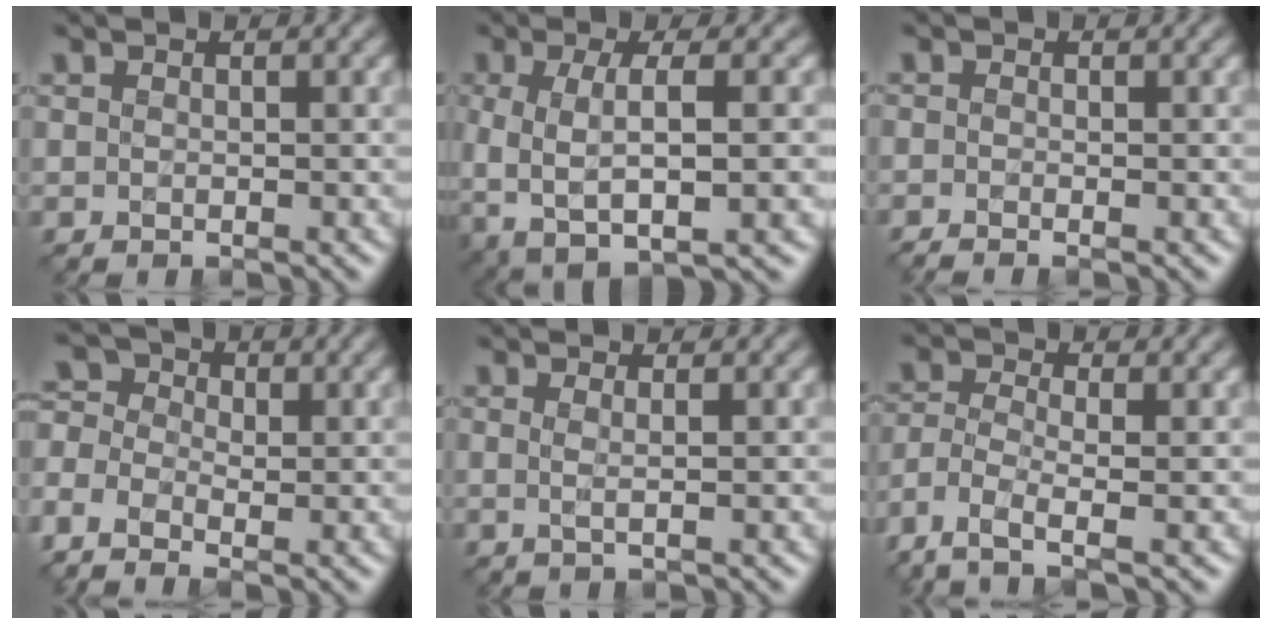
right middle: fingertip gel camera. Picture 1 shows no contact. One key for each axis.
{"total": 6.6, "fx": -1.0, "fy": 2.3, "fz": 6.2, "tx": -0.115, "ty": -0.012, "tz": -0.016}
{"total": 1.2, "fx": -0.8, "fy": 0.2, "fz": 0.9, "tx": -0.016, "ty": -0.012, "tz": -0.020}
{"total": 5.5, "fx": -2.4, "fy": 3.5, "fz": 3.4, "tx": -0.081, "ty": 0.003, "tz": -0.045}
{"total": 1.3, "fx": 0.1, "fy": 0.4, "fz": 1.2, "tx": -0.020, "ty": -0.001, "tz": -0.003}
{"total": 4.7, "fx": -3.2, "fy": 1.5, "fz": 3.1, "tx": -0.074, "ty": -0.009, "tz": -0.073}